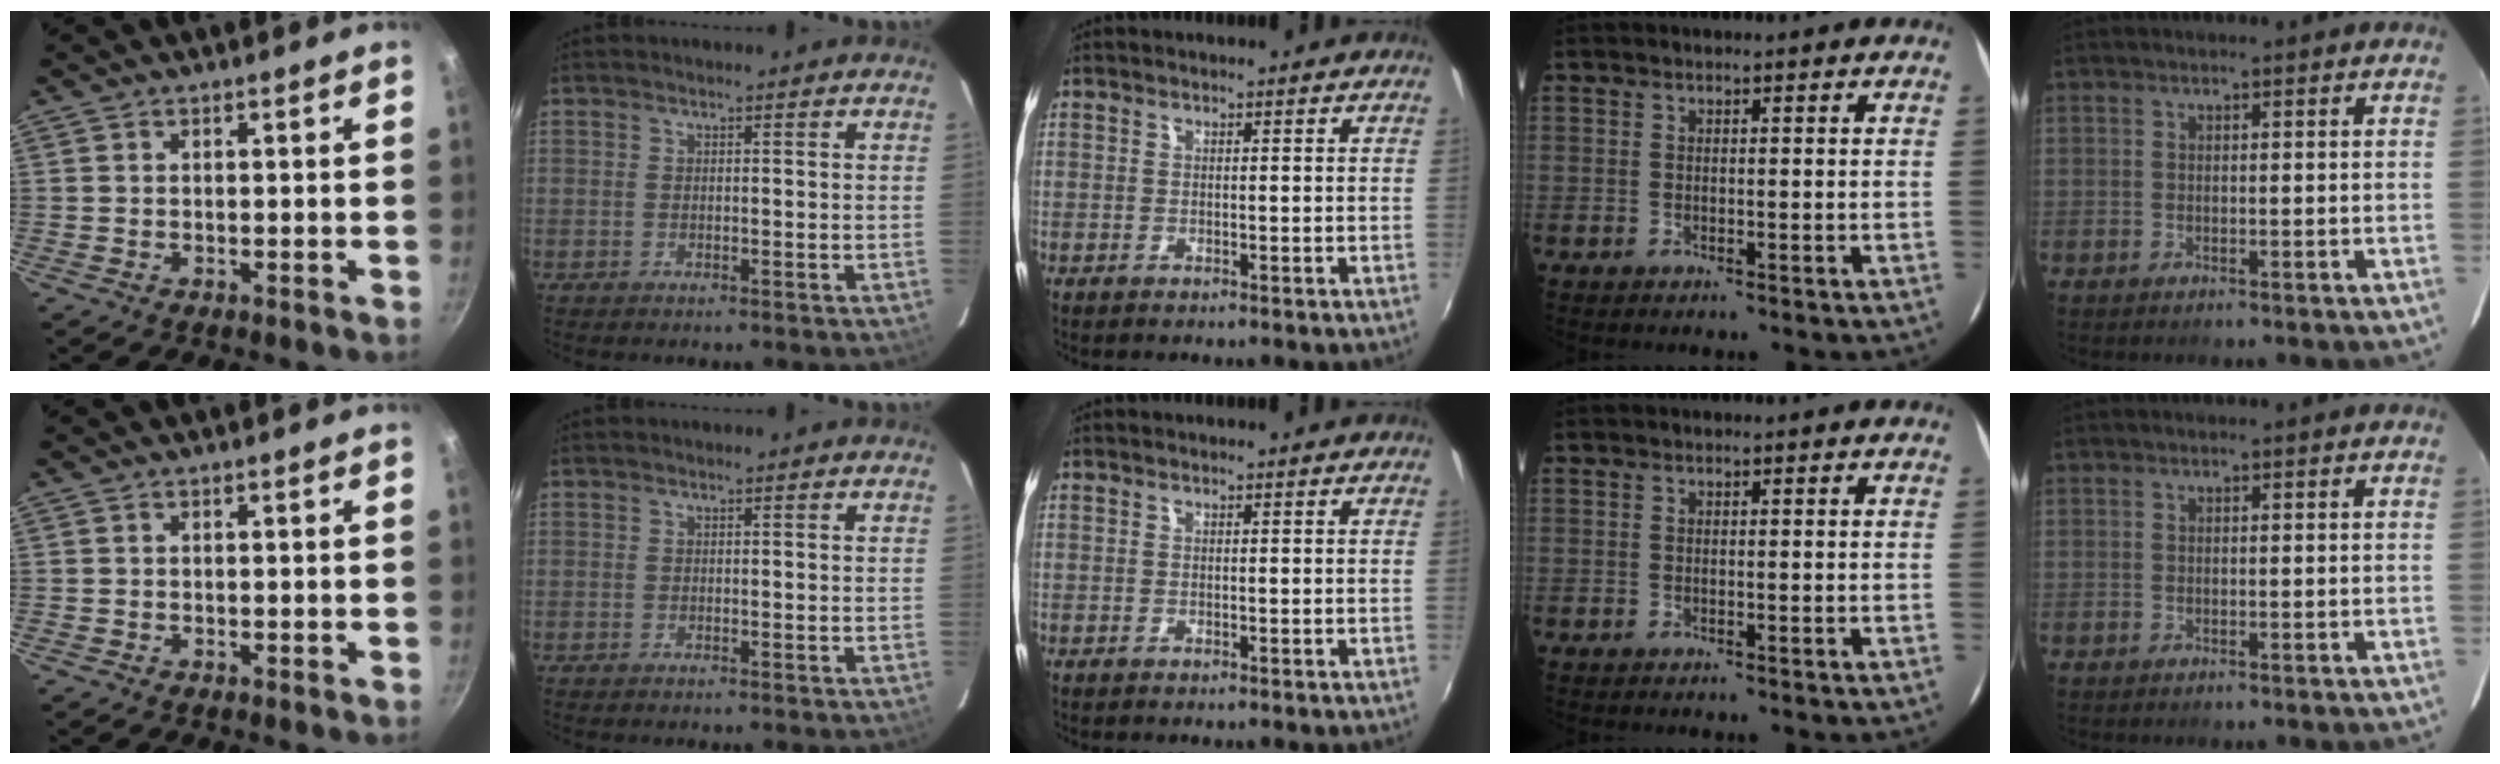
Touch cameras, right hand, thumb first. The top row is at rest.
{}